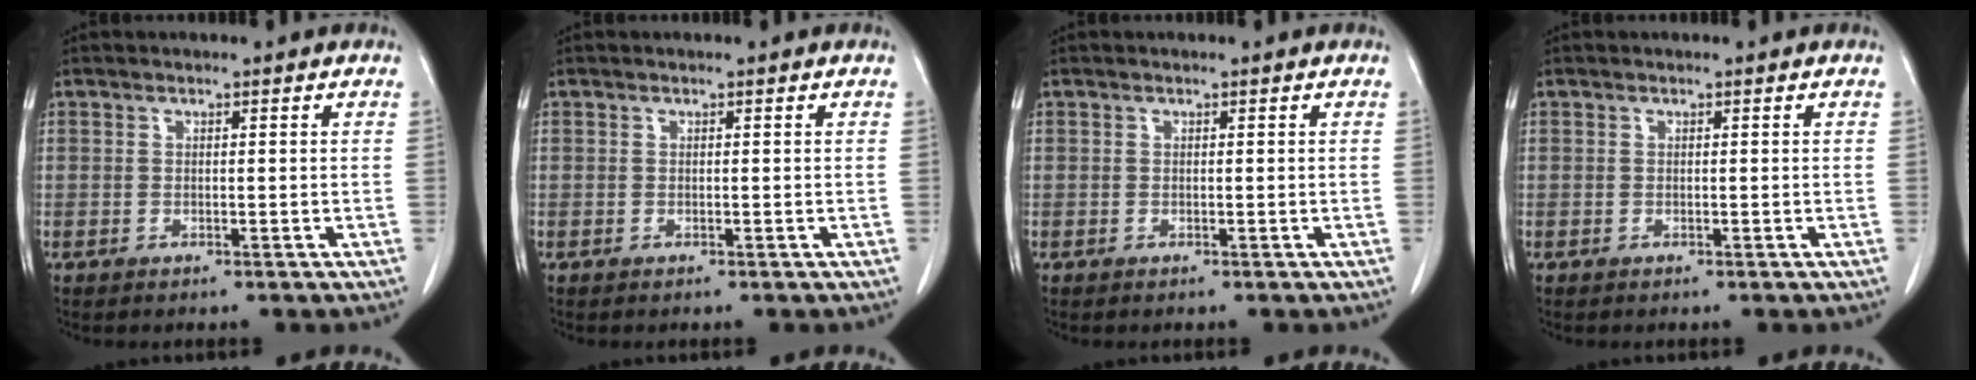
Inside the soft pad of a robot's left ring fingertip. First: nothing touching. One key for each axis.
{"total": 0.0}
{"total": 0.0}
{"total": 0.0}